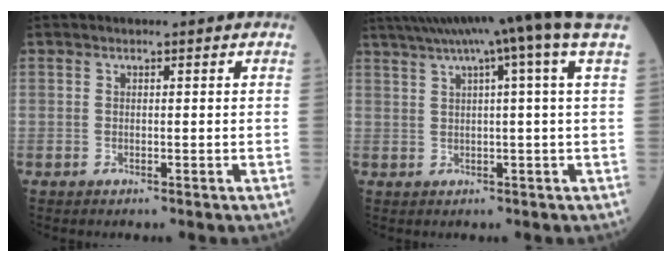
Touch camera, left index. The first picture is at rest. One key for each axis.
{"total": 11.4, "fx": 7.4, "fy": -1.8, "fz": 8.5, "tx": -0.137, "ty": 0.024, "tz": 0.092}